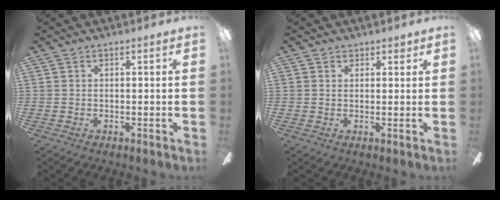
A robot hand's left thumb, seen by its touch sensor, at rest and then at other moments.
{"total": 1.9, "force": [1.3, 1.3, 0.5], "torque": [0.006, -0.003, 0.022]}